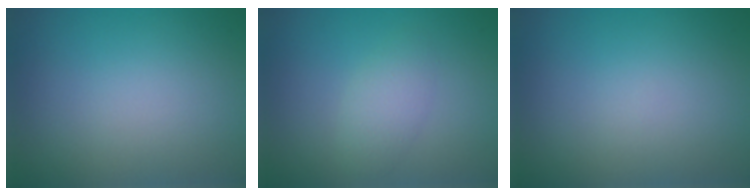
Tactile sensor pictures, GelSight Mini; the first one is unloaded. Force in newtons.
{"total": 2.0, "press": 2.0, "slide": 0.1}
{"total": 0.0}